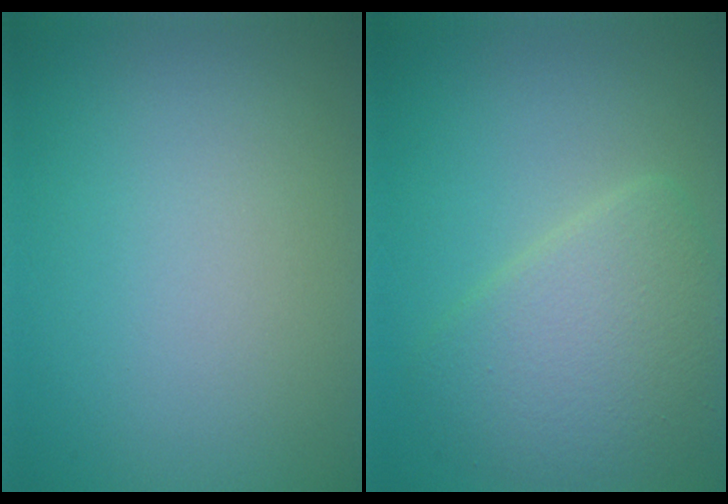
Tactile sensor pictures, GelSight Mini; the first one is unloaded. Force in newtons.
{"total": 5.3, "press": 5.3, "slide": 0.1}